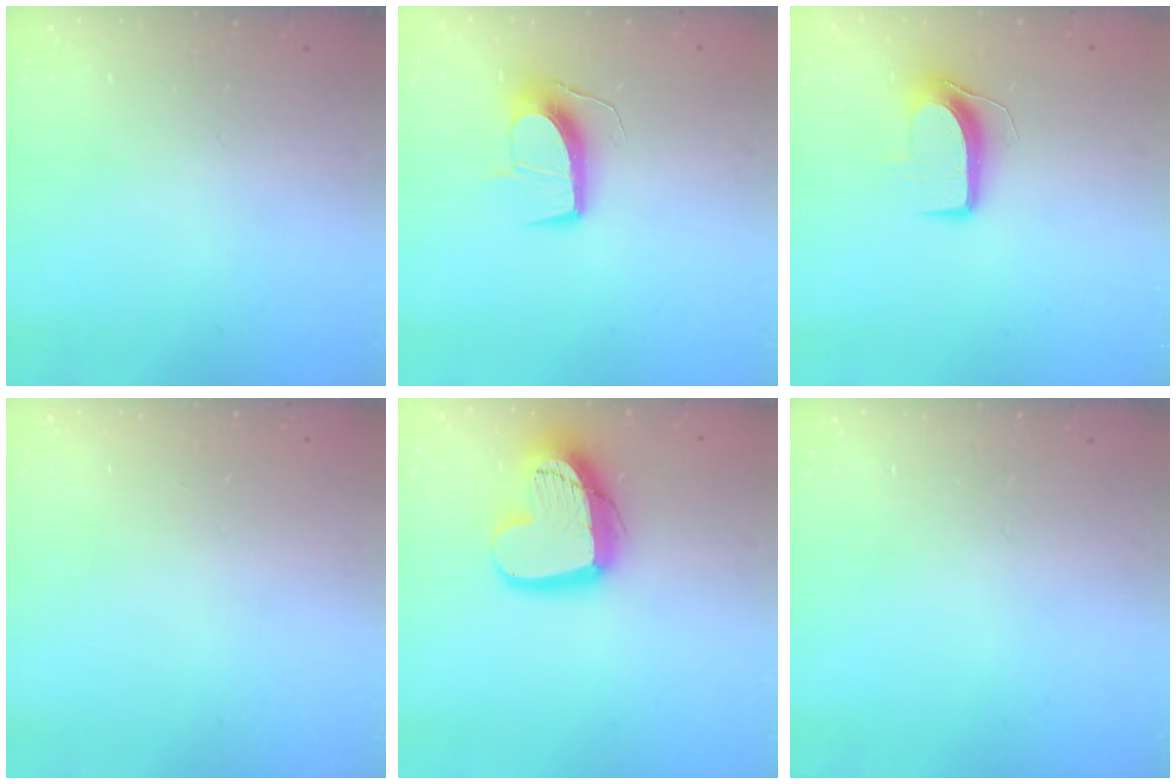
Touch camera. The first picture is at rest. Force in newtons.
{"total": 11.3, "press": 11.3, "slide": 0.7}
{"total": 9.0, "press": 9.0, "slide": 0.2}
{"total": 0.0}
{"total": 16.2, "press": 16.1, "slide": 1.3}
{"total": 0.0}